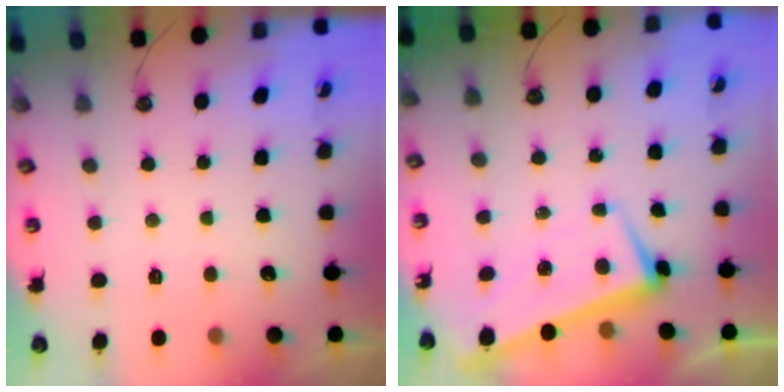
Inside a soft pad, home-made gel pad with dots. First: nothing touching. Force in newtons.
{"total": 1.5, "press": 0.5, "slide": 1.4}